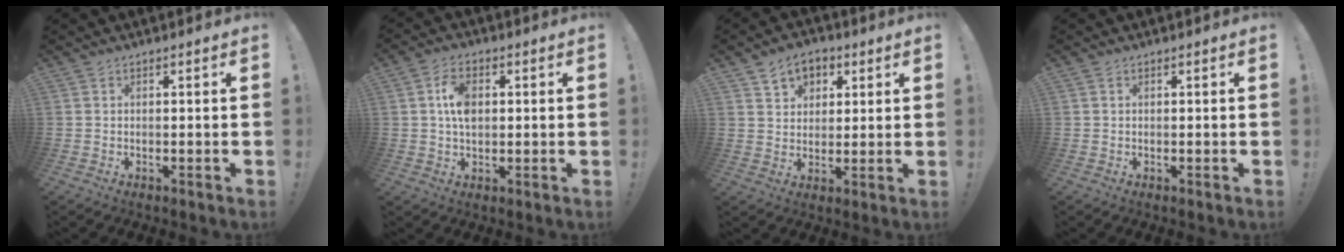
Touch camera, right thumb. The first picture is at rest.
{"total": 7.6, "force": [1.1, 5.0, 5.7], "torque": [-0.093, 0.006, 0.019]}
{"total": 7.6, "force": [4.0, 5.9, 2.8], "torque": [-0.041, -0.018, 0.077]}
{"total": 0.0}